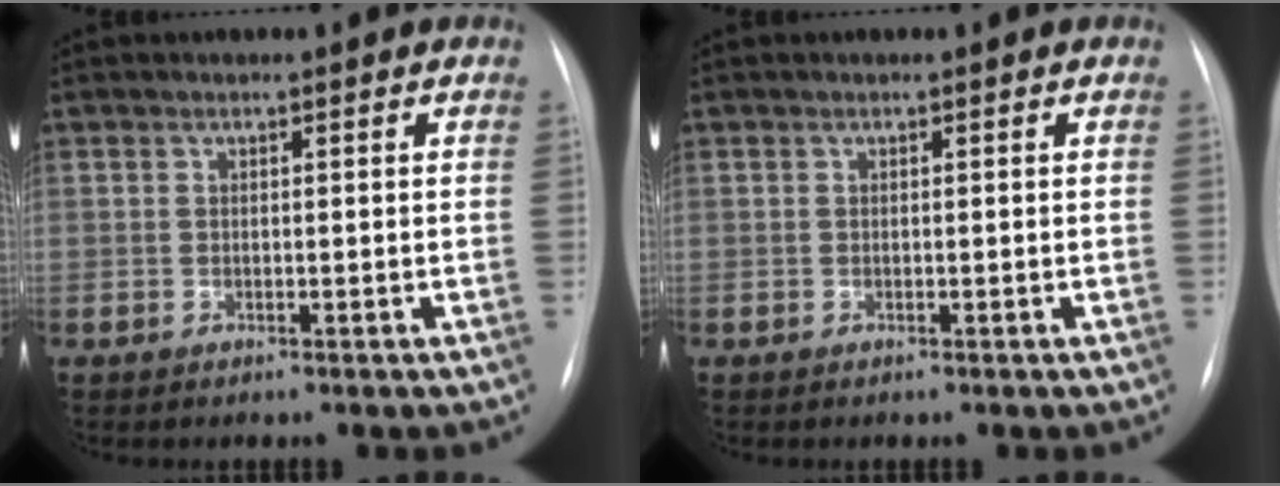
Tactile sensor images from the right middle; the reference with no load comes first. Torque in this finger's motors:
{"motor_torque": [-0.33, -0.55, -0.01, -0.01]}